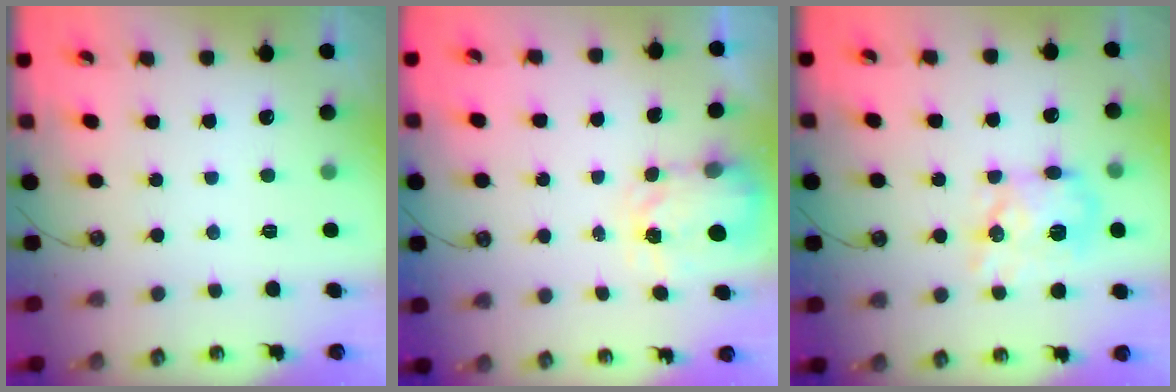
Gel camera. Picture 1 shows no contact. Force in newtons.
{"total": 3.8, "press": 3.7, "slide": 0.5}
{"total": 12.4, "press": 12.4, "slide": 0.6}